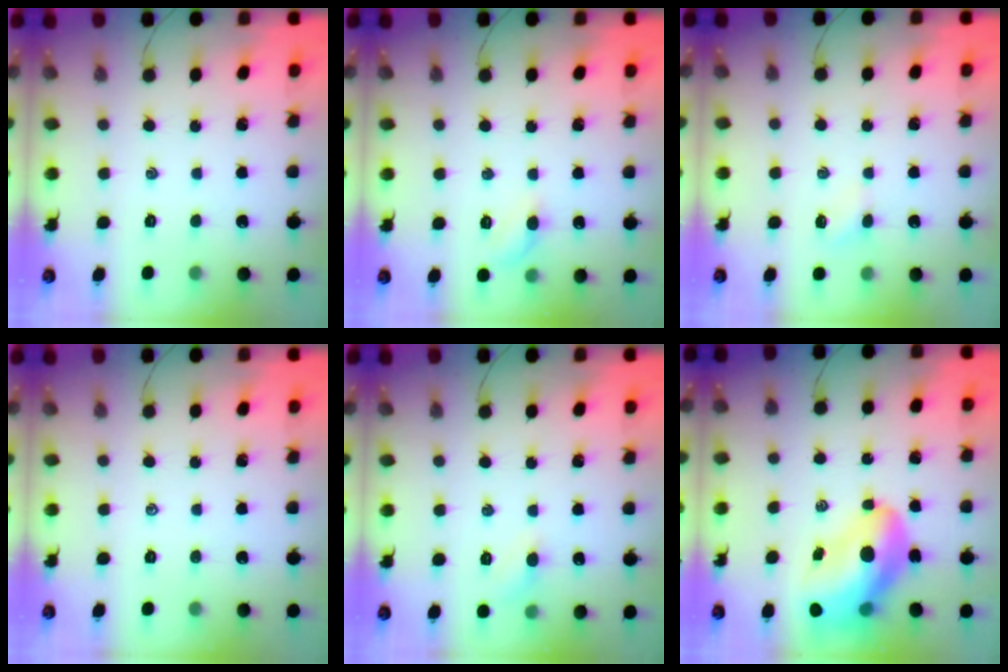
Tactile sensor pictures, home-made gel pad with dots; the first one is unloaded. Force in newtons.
{"total": 5.2, "press": 5.1, "slide": 0.9}
{"total": 2.6, "press": 2.5, "slide": 0.9}
{"total": 0.0}
{"total": 4.3, "press": 4.0, "slide": 1.5}
{"total": 15.9, "press": 15.2, "slide": 4.7}